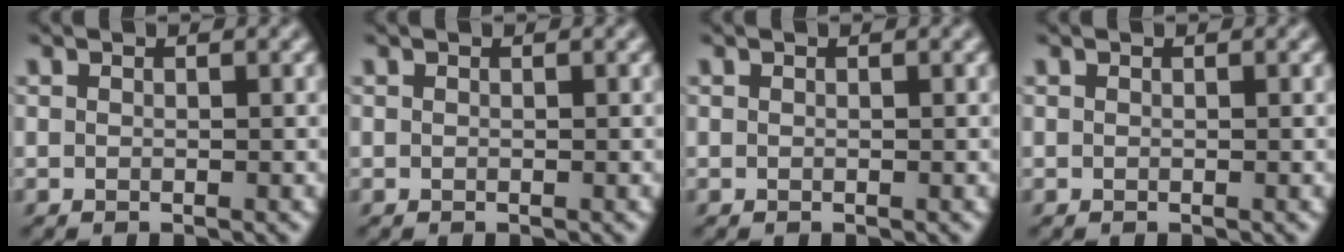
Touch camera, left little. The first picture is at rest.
{"total": 0.0}
{"total": 0.0}
{"total": 0.0}